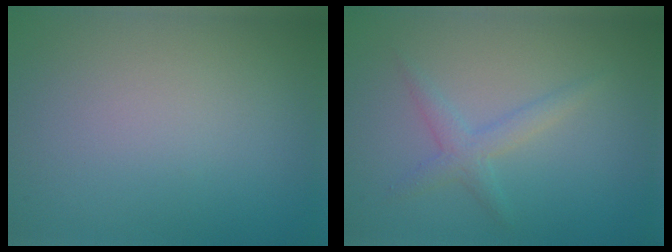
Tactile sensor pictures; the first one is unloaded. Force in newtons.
{"total": 2.0, "press": 2.0, "slide": 0.1}